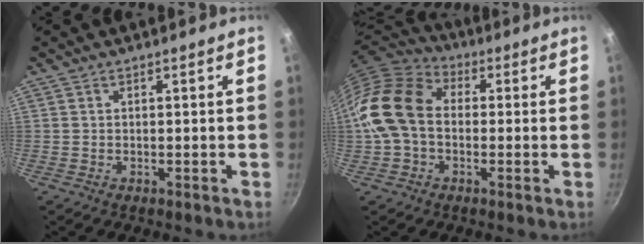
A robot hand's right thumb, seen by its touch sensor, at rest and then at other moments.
{"total": 14.5, "force": [-0.4, 10.7, 9.8], "torque": [-0.162, 0.034, -0.027]}